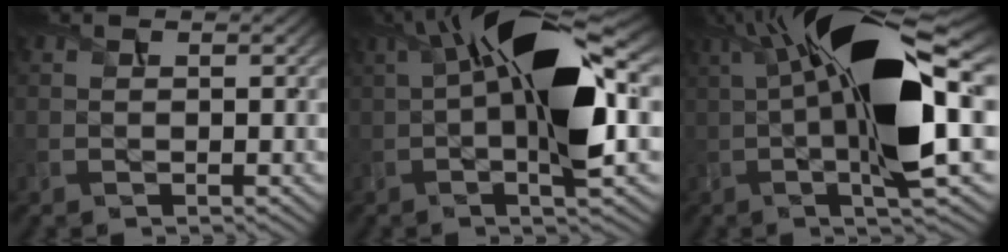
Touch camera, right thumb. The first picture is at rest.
{"total": 14.6, "force": [1.8, 4.8, 13.7], "torque": [-0.244, 0.008, 0.024]}
{"total": 17.0, "force": [1.8, 5.2, 16.0], "torque": [-0.282, 0.016, 0.021]}